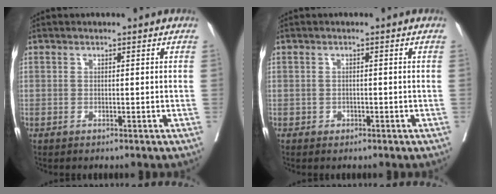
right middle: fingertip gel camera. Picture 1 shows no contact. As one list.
[{"total": 0.8, "force": [-0.3, 0.7, 0.1], "torque": [-0.002, 0.003, -0.006]}]